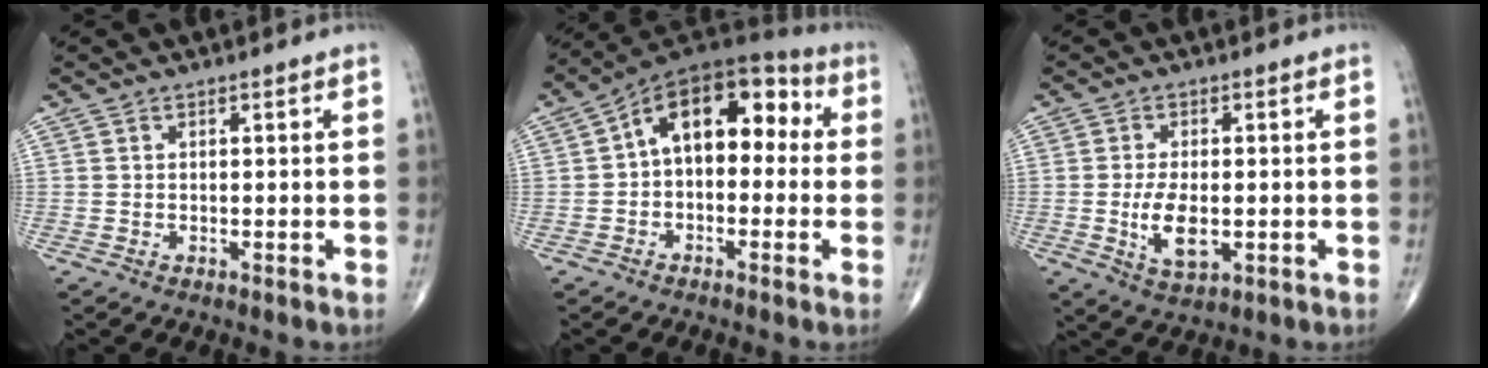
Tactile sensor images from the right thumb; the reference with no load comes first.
{"total": 14.4, "force": [1.3, 8.8, 11.4], "torque": [-0.129, 0.051, 0.002]}
{"total": 6.8, "force": [-1.1, 3.3, 5.9], "torque": [-0.105, -0.008, -0.013]}